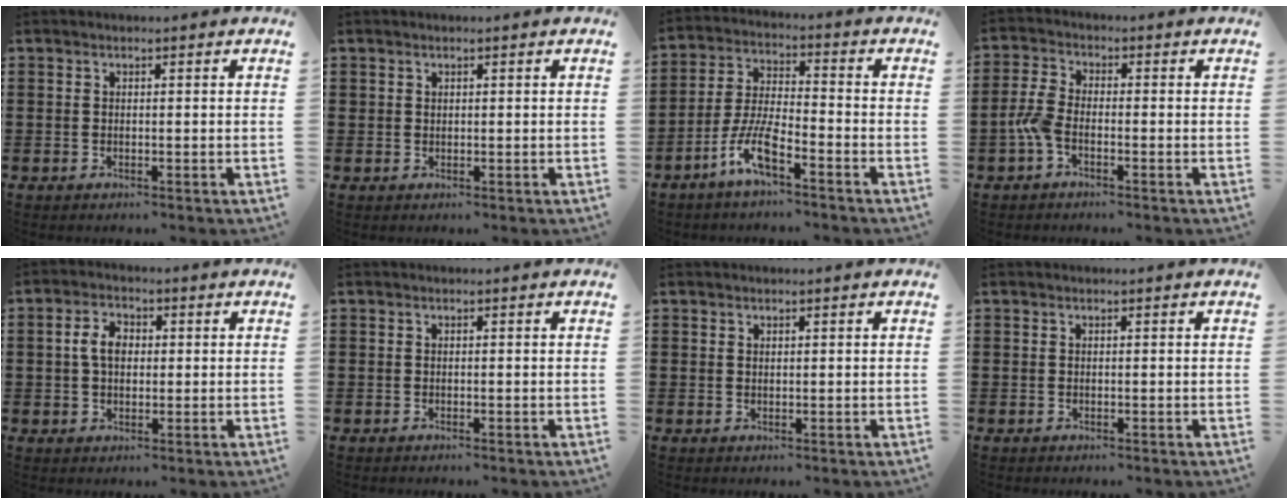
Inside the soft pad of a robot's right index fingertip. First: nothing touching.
{"total": 0.7, "force": [0.5, 0.5, 0.1], "torque": [-0.003, 0.003, 0.009]}
{"total": 7.5, "force": [-5.1, 1.5, 5.3], "torque": [-0.125, -0.006, -0.101]}
{"total": 4.0, "force": [-1.8, 1.7, 3.2], "torque": [-0.090, -0.005, -0.043]}
{"total": 4.4, "force": [0.4, 3.0, 3.3], "torque": [-0.078, 0.011, 0.001]}
{"total": 0.0}
{"total": 0.5, "force": [0.4, 0.3, 0.1], "torque": [-0.002, 0.001, 0.008]}
{"total": 0.0}